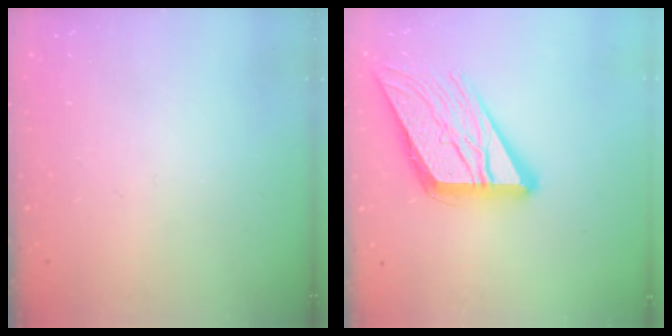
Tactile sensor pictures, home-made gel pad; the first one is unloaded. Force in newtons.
{"total": 17.4, "press": 17.3, "slide": 1.3}